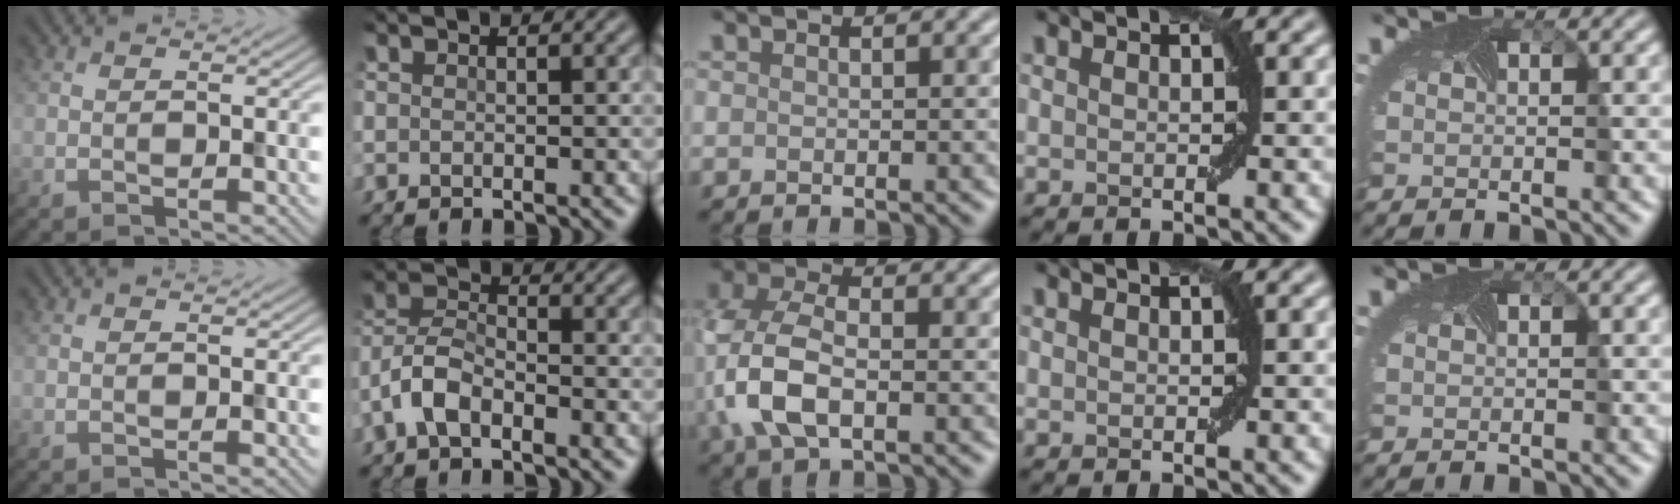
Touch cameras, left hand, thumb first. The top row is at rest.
{"index": {"total": 3.6, "force": [-2.2, 1.5, 2.4], "torque": [-0.055, 0.013, -0.050]}, "middle": {"total": 6.6, "force": [-1.1, 3.9, 5.3], "torque": [-0.131, 0.006, -0.029]}}